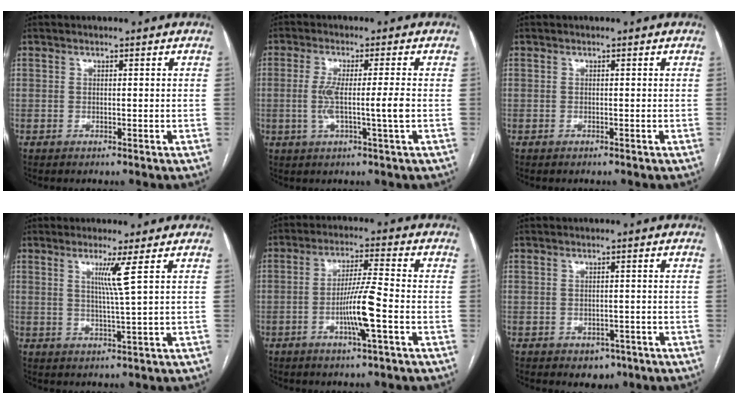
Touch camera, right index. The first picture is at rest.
{"total": 5.9, "force": [-0.9, -0.5, 5.8], "torque": [-0.117, -0.004, -0.015]}
{"total": 0.0}
{"total": 4.1, "force": [1.6, -1.5, 3.4], "torque": [-0.069, -0.010, 0.034]}
{"total": 7.8, "force": [-2.5, -0.4, 7.4], "torque": [-0.141, -0.002, -0.047]}
{"total": 2.8, "force": [-1.5, 2.0, 1.3], "torque": [-0.008, 0.003, -0.010]}